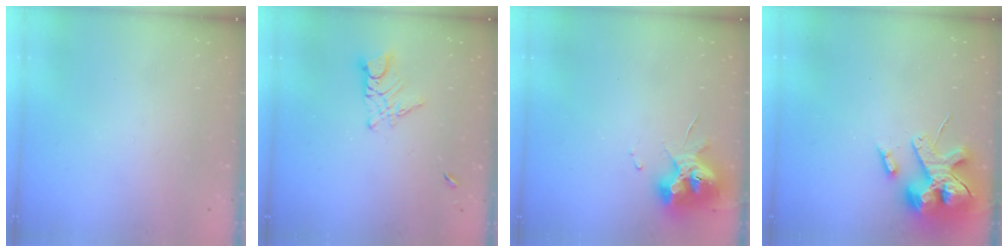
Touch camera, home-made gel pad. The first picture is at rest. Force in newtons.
{"total": 6.1, "press": 6.1, "slide": 0.5}
{"total": 11.7, "press": 11.6, "slide": 1.3}
{"total": 13.1, "press": 13.0, "slide": 1.9}